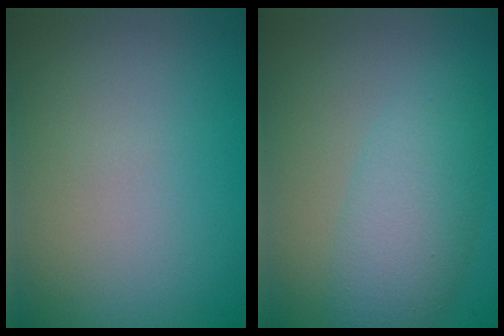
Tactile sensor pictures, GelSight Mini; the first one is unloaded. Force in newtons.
{"total": 4.8, "press": 4.8, "slide": 0.1}